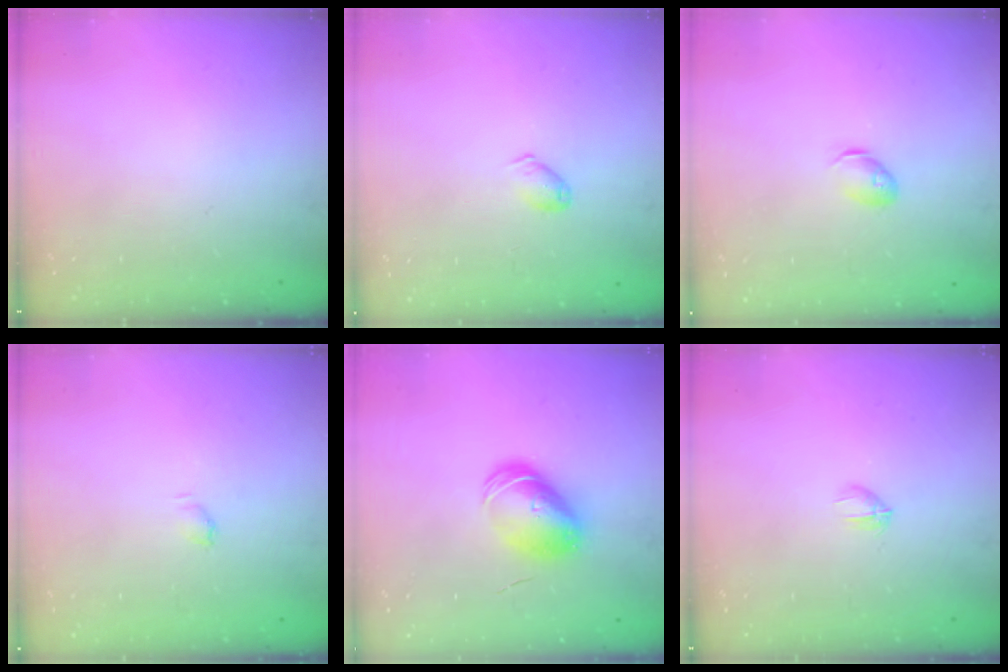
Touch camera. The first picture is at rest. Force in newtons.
{"total": 3.7, "press": 3.7, "slide": 0.6}
{"total": 5.8, "press": 5.7, "slide": 0.9}
{"total": 3.5, "press": 3.4, "slide": 0.7}
{"total": 9.0, "press": 9.0, "slide": 0.2}
{"total": 3.2, "press": 3.1, "slide": 0.9}